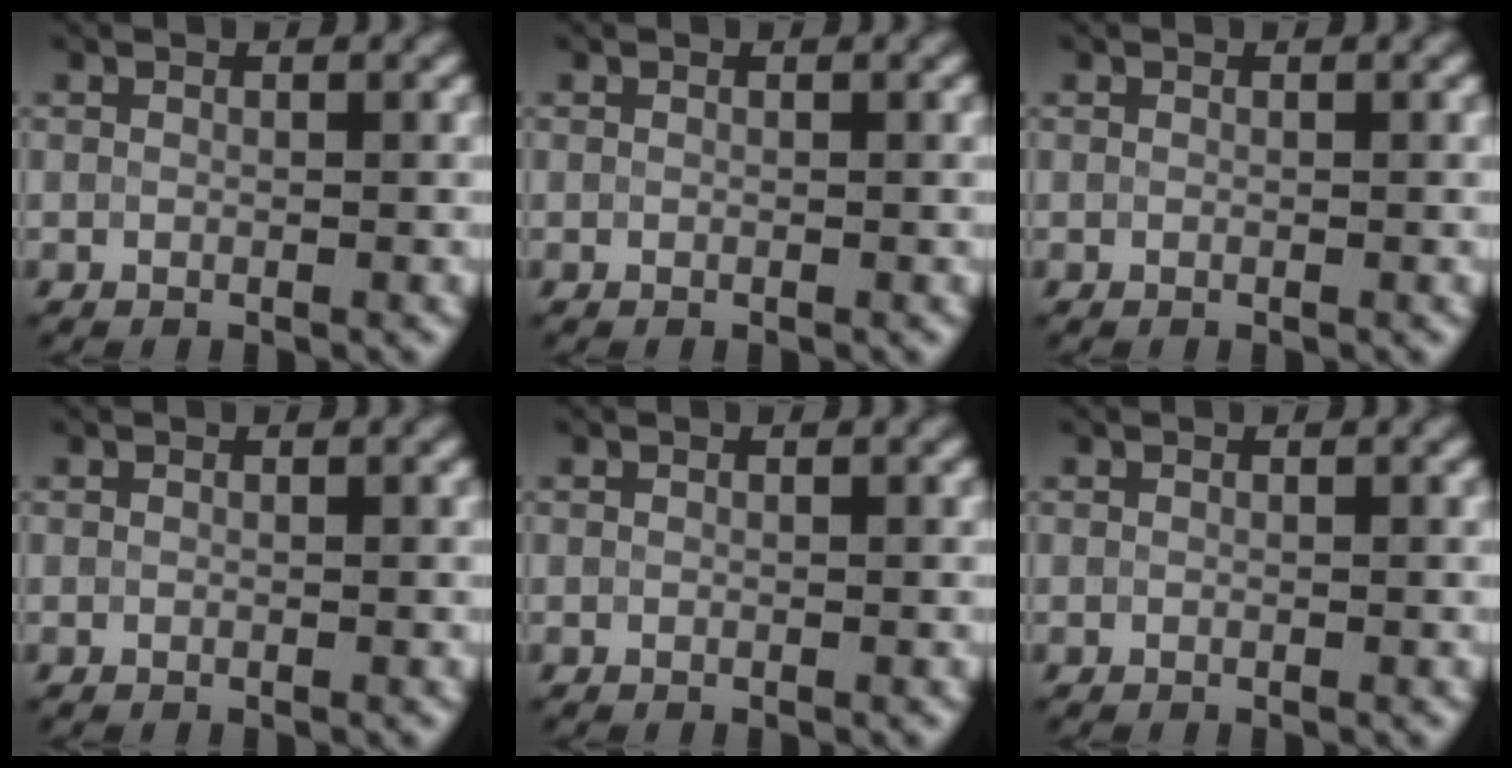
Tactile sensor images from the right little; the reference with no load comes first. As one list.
[{"total": 0.0}, {"total": 0.0}, {"total": 0.0}, {"total": 0.0}, {"total": 0.0}]